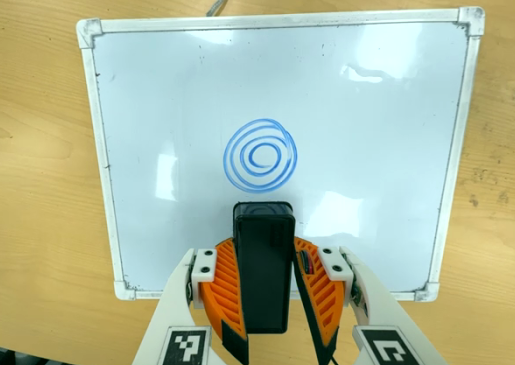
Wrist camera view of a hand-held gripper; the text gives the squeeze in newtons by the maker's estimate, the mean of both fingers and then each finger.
{"total": 8.6, "left": 7.3, "right": 9.8}